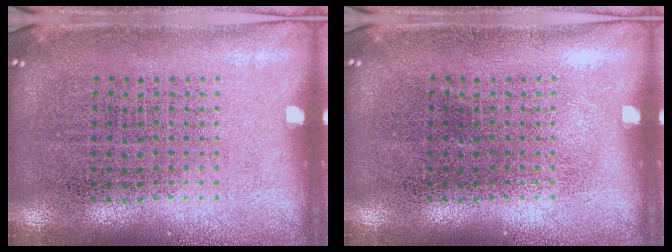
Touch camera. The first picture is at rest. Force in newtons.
{"total": 0.0}